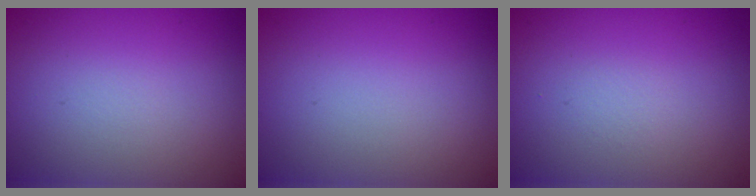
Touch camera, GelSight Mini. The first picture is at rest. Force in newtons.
{"total": 0.0}
{"total": 0.5, "press": 0.5, "slide": 0.1}